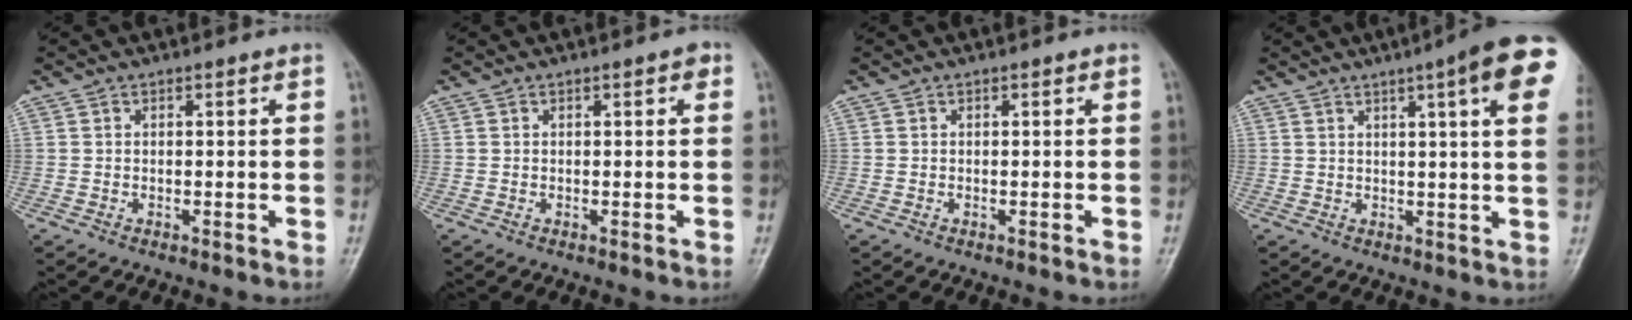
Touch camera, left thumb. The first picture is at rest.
{"total": 1.0, "force": [0.3, 0.5, 0.9], "torque": [-0.009, 0.003, 0.001]}
{"total": 0.0}
{"total": 14.3, "force": [6.5, 2.0, 12.6], "torque": [-0.153, -0.006, 0.071]}